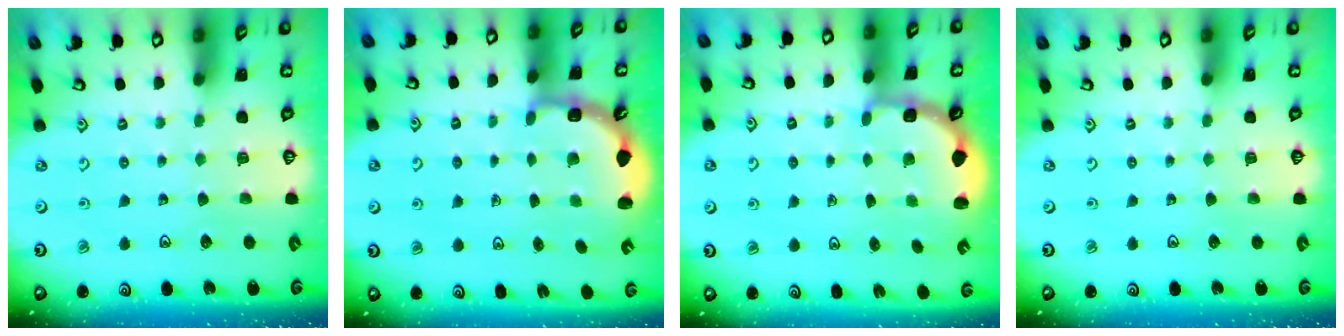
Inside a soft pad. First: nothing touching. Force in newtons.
{"total": 3.2, "press": 2.7, "slide": 1.7}
{"total": 2.7, "press": 2.4, "slide": 1.4}
{"total": 0.0}